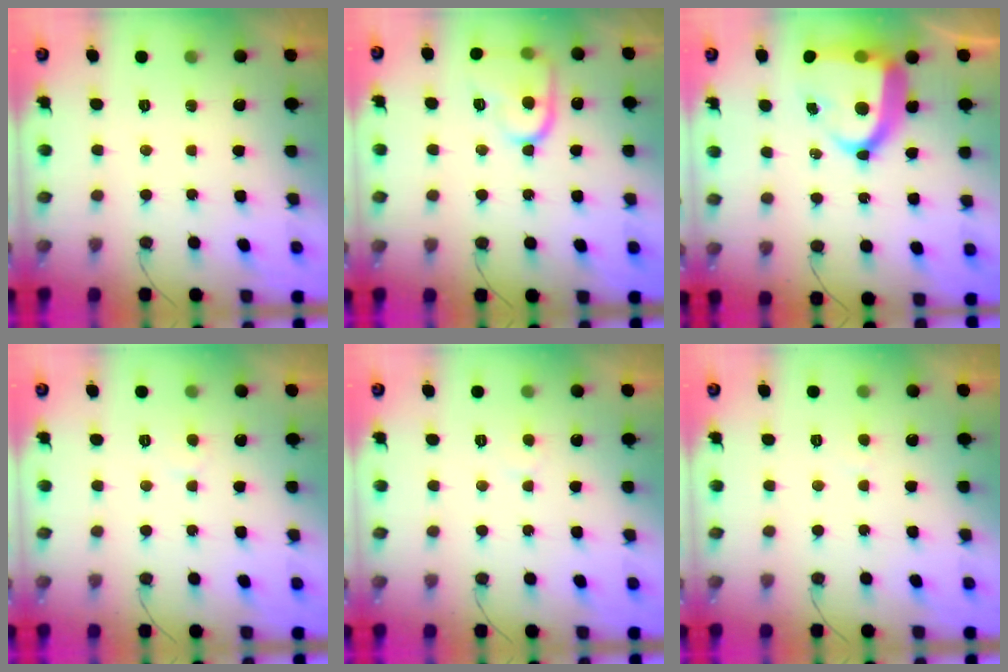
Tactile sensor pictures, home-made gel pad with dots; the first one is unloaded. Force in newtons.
{"total": 13.3, "press": 13.2, "slide": 1.4}
{"total": 17.6, "press": 17.5, "slide": 1.6}
{"total": 2.0, "press": 2.0, "slide": 0.2}
{"total": 2.0, "press": 2.0, "slide": 0.2}
{"total": 1.8, "press": 1.7, "slide": 0.1}